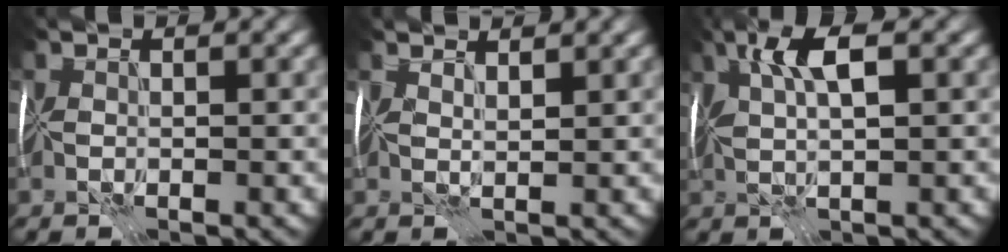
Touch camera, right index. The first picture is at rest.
{"total": 2.2, "force": [1.9, 0.3, 1.1], "torque": [-0.013, 0.007, 0.020]}
{"total": 5.8, "force": [2.2, 1.9, 5.0], "torque": [-0.097, 0.011, 0.037]}